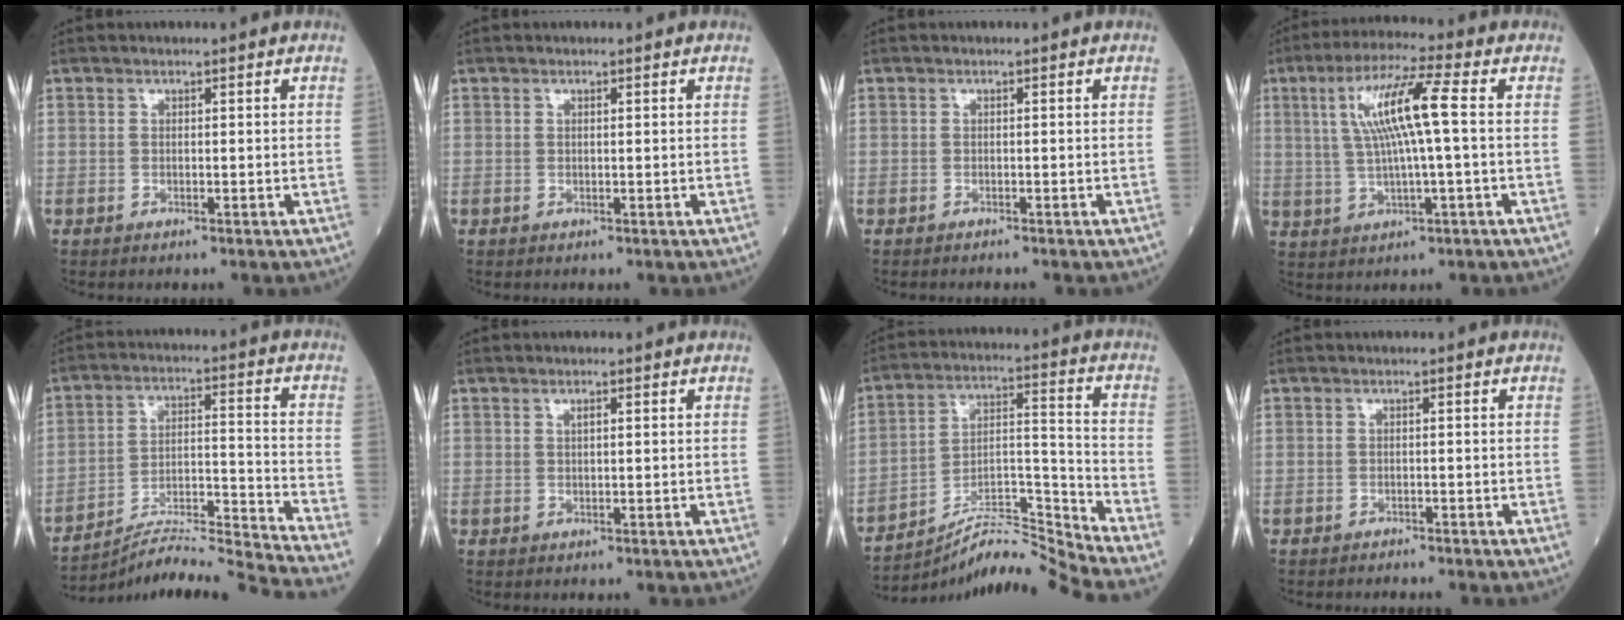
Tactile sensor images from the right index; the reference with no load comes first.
{"total": 0.0}
{"total": 1.3, "force": [-1.2, 0.3, 0.6], "torque": [-0.012, -0.003, -0.014]}
{"total": 10.4, "force": [1.8, 0.2, 10.3], "torque": [-0.201, 0.016, 0.032]}
{"total": 16.7, "force": [-15.7, -3.6, 4.1], "torque": [-0.054, 0.011, -0.252]}
{"total": 0.9, "force": [0.4, 0.1, 0.8], "torque": [-0.019, 0.001, 0.005]}
{"total": 12.1, "force": [-11.5, -2.8, 2.7], "torque": [-0.042, 0.039, -0.203]}
{"total": 1.1, "force": [-1.1, 0.0, 0.2], "torque": [-0.005, -0.003, -0.016]}